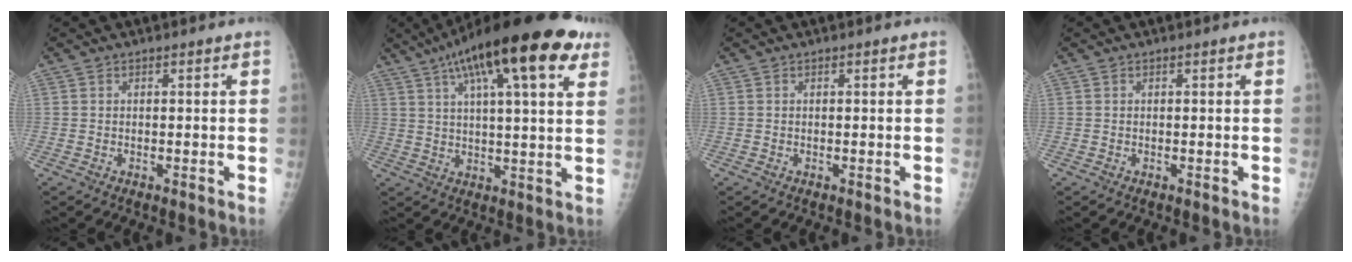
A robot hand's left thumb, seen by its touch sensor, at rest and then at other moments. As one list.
[{"total": 21.9, "force": [11.8, 5.4, 17.6], "torque": [-0.269, 0.001, 0.175]}, {"total": 0.0}, {"total": 0.0}]